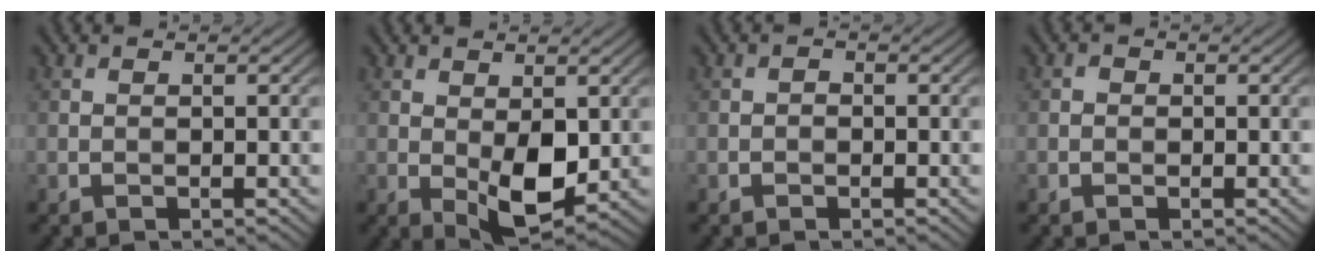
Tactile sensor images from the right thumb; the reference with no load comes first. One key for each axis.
{"total": 6.3, "fx": -0.3, "fy": 3.3, "fz": 5.3, "tx": -0.101, "ty": -0.011, "tz": 0.004}
{"total": 0.8, "fx": -0.4, "fy": 0.6, "fz": 0.3, "tx": -0.004, "ty": 0.000, "tz": -0.009}
{"total": 0.7, "fx": -0.2, "fy": 0.7, "fz": 0.2, "tx": 0.000, "ty": -0.003, "tz": -0.007}